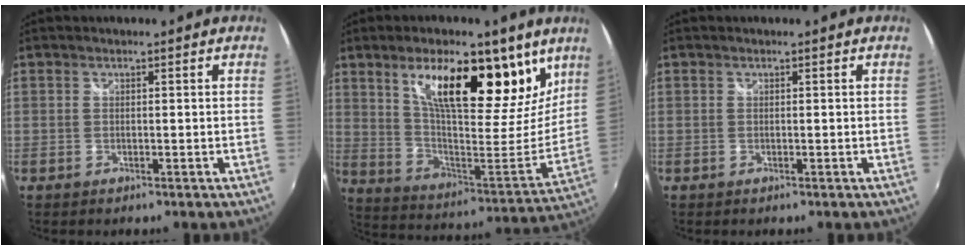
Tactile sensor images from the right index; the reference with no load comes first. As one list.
[{"total": 24.3, "force": [14.3, 8.9, 17.4], "torque": [-0.267, 0.001, 0.246]}, {"total": 0.0}]